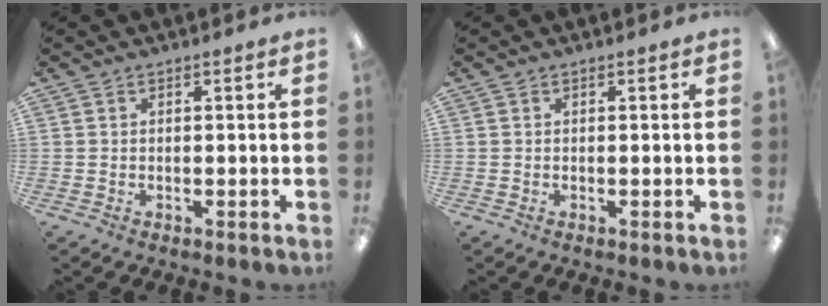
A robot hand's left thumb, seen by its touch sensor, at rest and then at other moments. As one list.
[{"total": 0.0}]